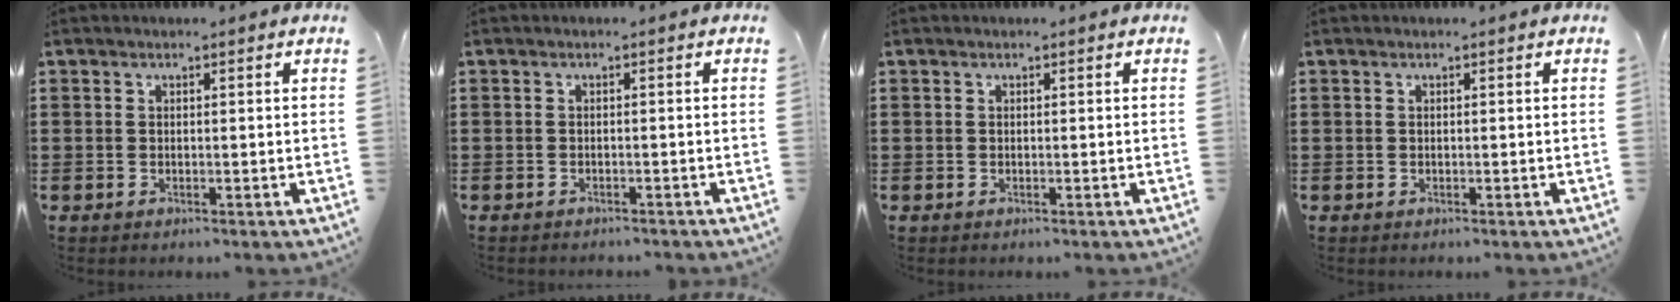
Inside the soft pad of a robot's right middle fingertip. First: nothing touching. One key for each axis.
{"total": 0.7, "fx": -0.7, "fy": 0.0, "fz": -0.1, "tx": -0.001, "ty": -0.001, "tz": -0.014}
{"total": 0.0}
{"total": 0.0}